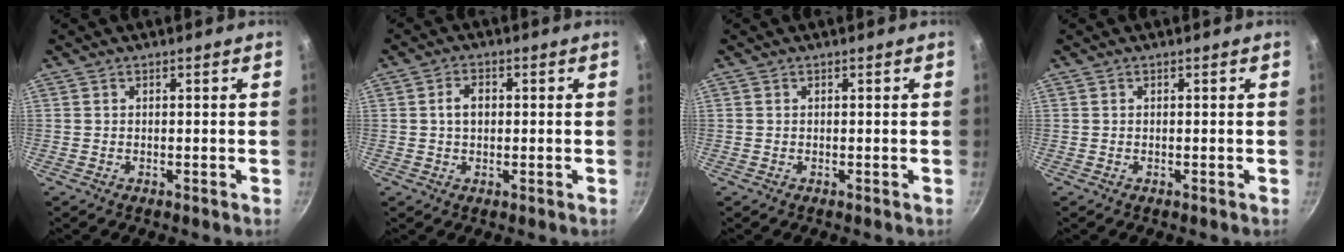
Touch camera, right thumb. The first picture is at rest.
{"total": 3.5, "force": [0.3, 2.5, 2.4], "torque": [-0.028, 0.009, 0.001]}
{"total": 0.0}
{"total": 0.0}